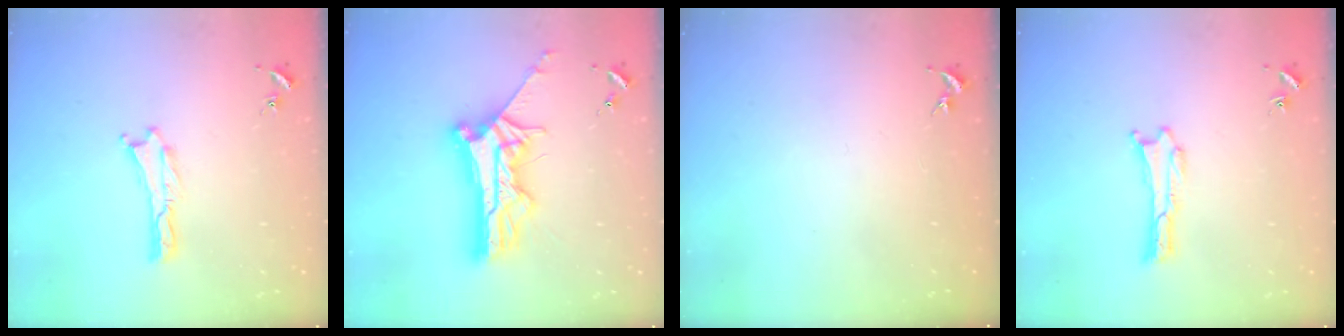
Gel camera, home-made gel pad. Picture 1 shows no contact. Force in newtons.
{"total": 11.9, "press": 11.8, "slide": 1.0}
{"total": 0.0}
{"total": 0.0}